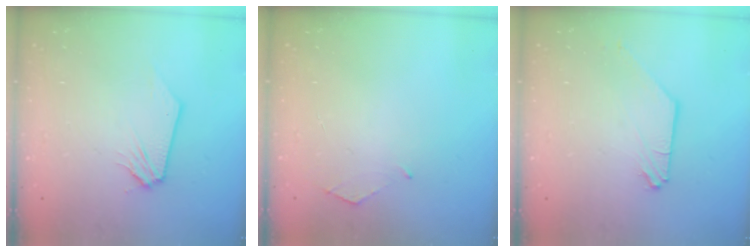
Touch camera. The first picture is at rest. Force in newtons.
{"total": 3.1, "press": 3.1, "slide": 0.4}
{"total": 0.0}